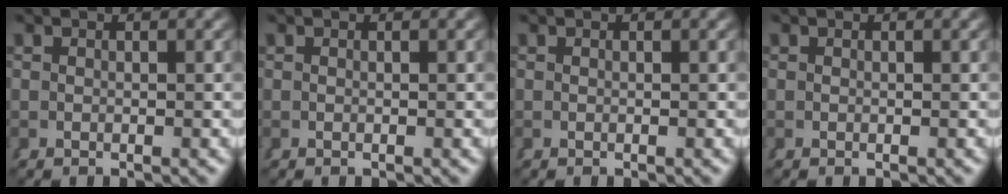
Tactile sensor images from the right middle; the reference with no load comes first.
{"total": 0.0}
{"total": 0.0}
{"total": 0.0}